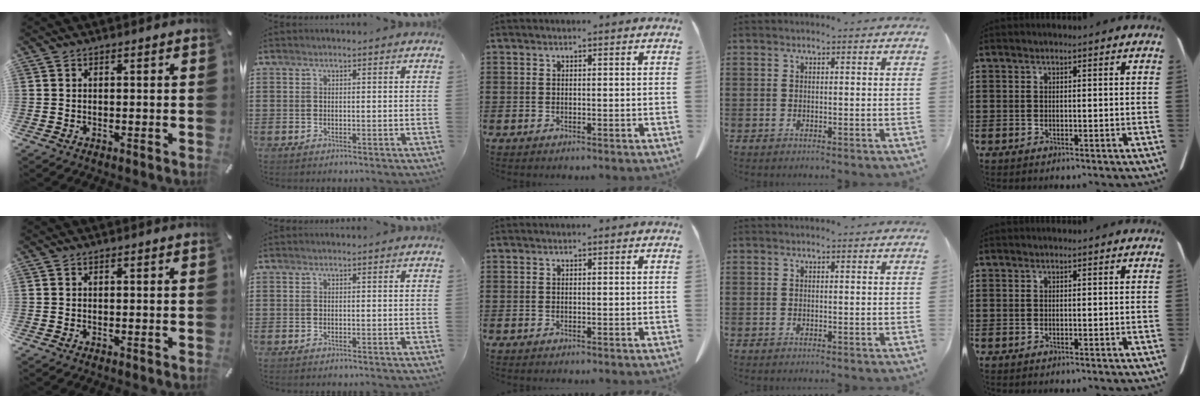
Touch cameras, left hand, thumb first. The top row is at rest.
{}